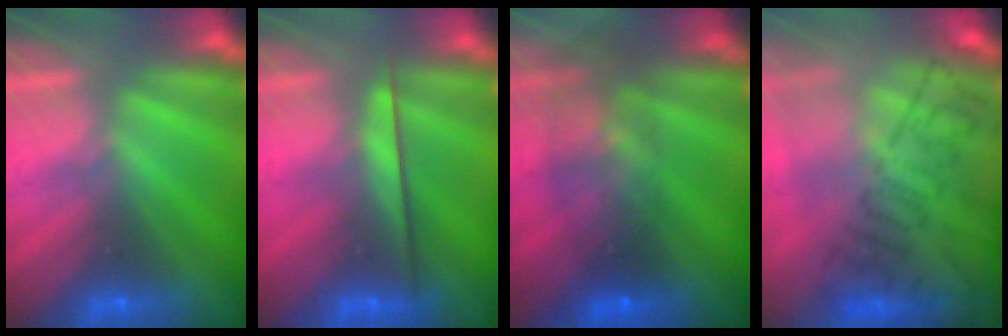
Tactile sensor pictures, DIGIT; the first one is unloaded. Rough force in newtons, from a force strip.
{"total": 2.4}
{"total": 7.0}
{"total": 8.7}